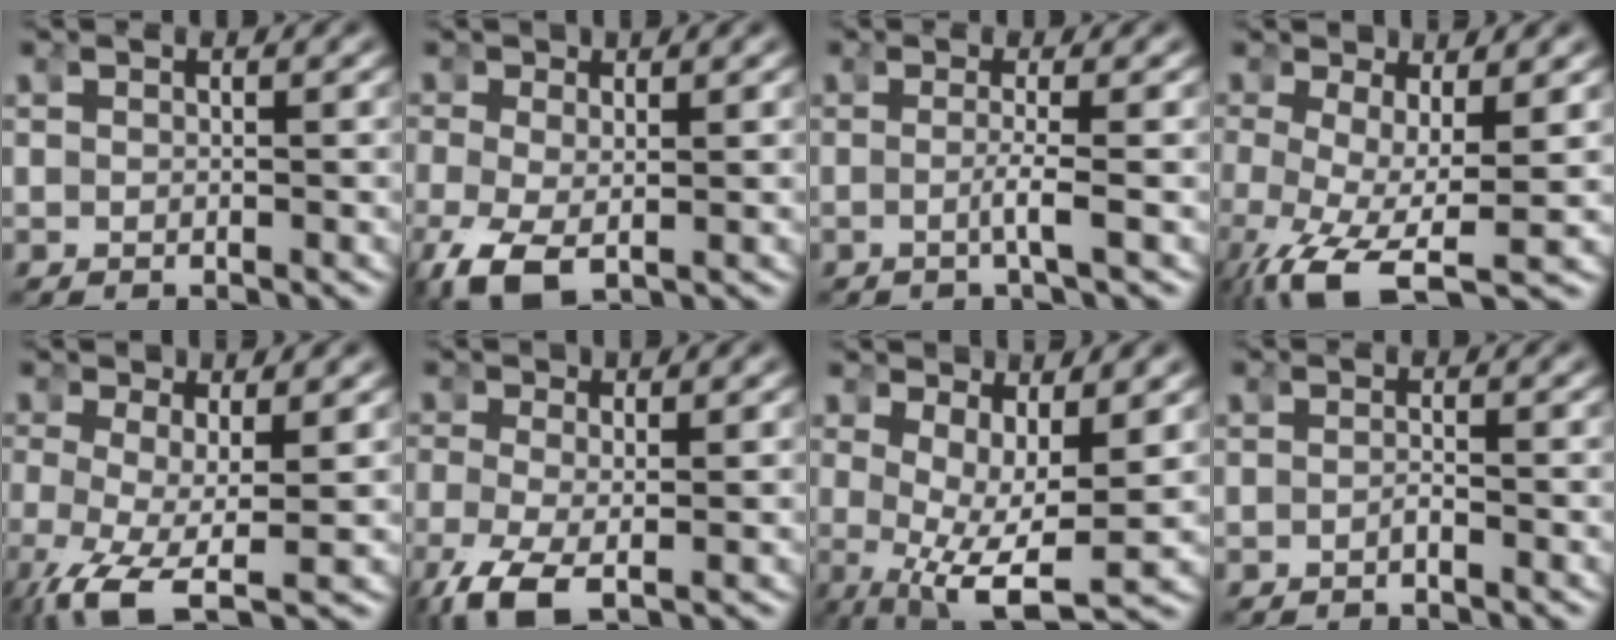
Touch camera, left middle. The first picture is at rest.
{"total": 5.2, "force": [-2.5, 3.0, 3.5], "torque": [-0.099, -0.042, -0.019]}
{"total": 1.7, "force": [-0.6, -0.7, 1.4], "torque": [-0.033, -0.010, -0.009]}
{"total": 6.3, "force": [-3.5, 2.7, 4.5], "torque": [-0.118, -0.057, -0.032]}
{"total": 5.5, "force": [-3.3, 2.3, 3.8], "torque": [-0.108, -0.053, -0.030]}
{"total": 5.1, "force": [-2.9, 2.5, 3.4], "torque": [-0.092, -0.040, -0.030]}
{"total": 7.4, "force": [-1.3, 3.1, 6.6], "torque": [-0.117, -0.040, -0.002]}
{"total": 0.8, "force": [-0.7, 0.0, 0.2], "torque": [-0.008, -0.002, -0.012]}